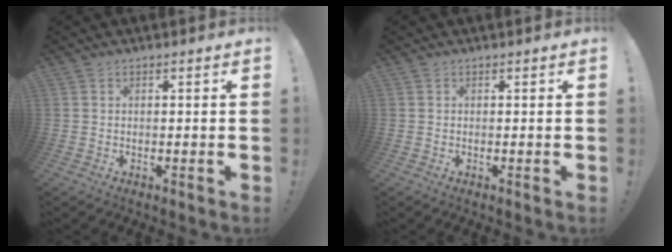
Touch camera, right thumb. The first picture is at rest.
{"total": 0.0}